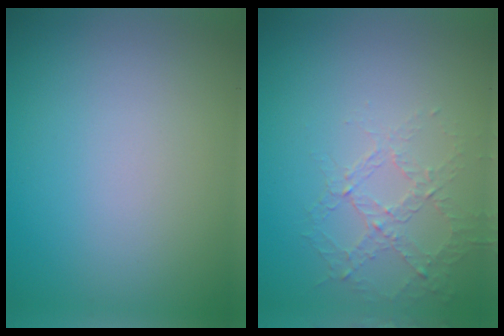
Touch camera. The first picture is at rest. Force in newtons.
{"total": 1.6, "press": 1.1, "slide": 1.2}